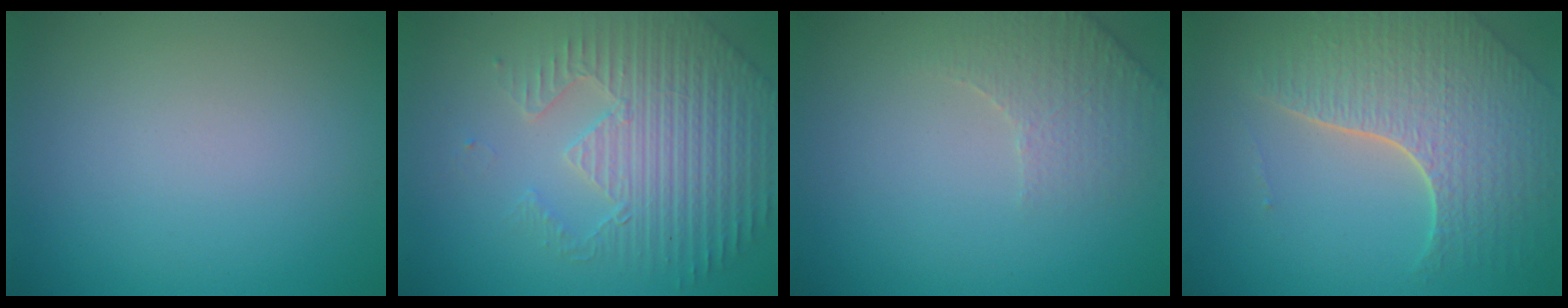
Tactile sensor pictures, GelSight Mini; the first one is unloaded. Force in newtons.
{"total": 4.9, "press": 4.6, "slide": 1.8}
{"total": 2.8, "press": 2.7, "slide": 0.8}
{"total": 6.8, "press": 4.9, "slide": 4.7}